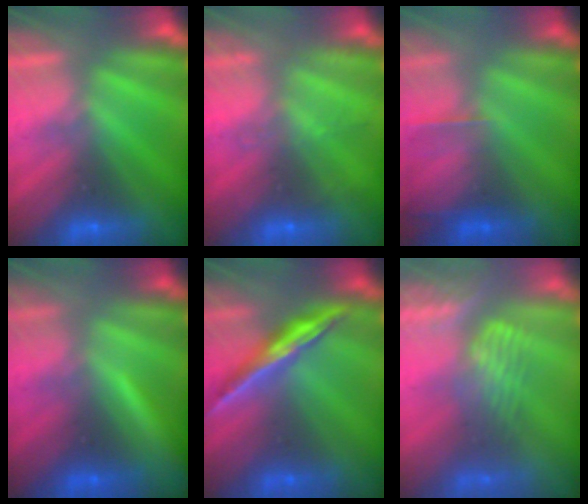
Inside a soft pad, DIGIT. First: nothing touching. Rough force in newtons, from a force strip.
{"total": 2.1}
{"total": 2.2}
{"total": 1.7}
{"total": 1.6}
{"total": 3.9}